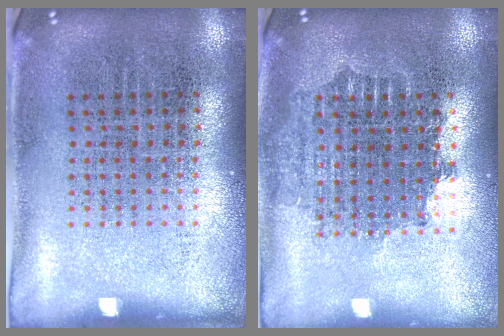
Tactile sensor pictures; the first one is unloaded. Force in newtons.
{"total": 1.7, "press": 1.4, "slide": 1.0}